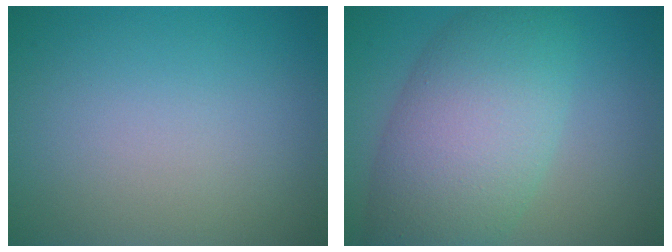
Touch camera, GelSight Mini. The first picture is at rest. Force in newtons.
{"total": 9.4, "press": 9.4, "slide": 0.3}